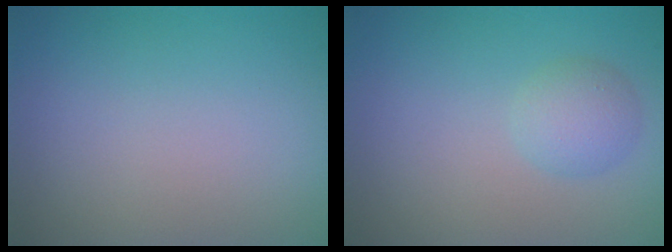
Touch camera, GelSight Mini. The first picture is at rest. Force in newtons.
{"total": 2.2, "press": 2.2, "slide": 0.1}